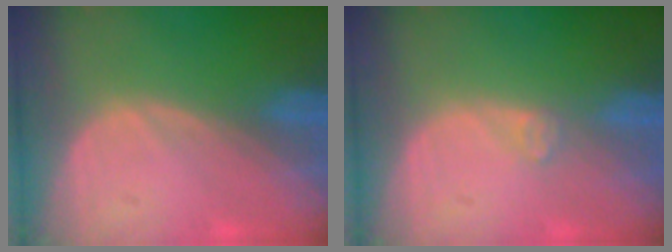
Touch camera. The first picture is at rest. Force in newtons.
{"total": 1.1, "press": 1.0, "slide": 0.2}